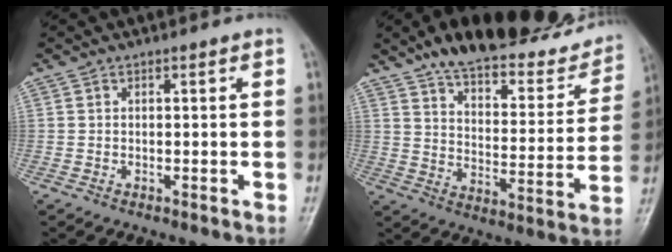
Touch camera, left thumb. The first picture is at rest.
{"total": 24.6, "force": [19.4, 8.5, 12.6], "torque": [-0.145, -0.071, 0.271]}